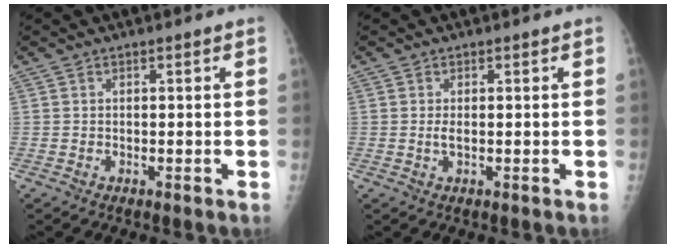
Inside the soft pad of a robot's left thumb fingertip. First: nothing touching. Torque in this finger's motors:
{"motor_torque": [-0.24, -0.27, 0.03, -0.02, -0.06]}